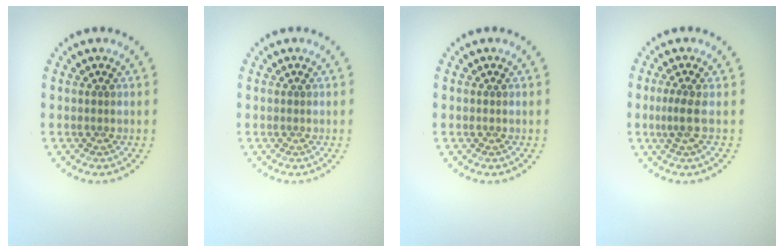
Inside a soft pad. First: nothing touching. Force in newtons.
{"total": 0.0}
{"total": 0.0}
{"total": 1.8, "press": 1.4, "slide": 1.1}